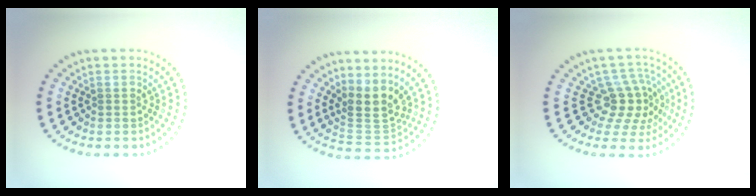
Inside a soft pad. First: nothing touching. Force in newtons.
{"total": 3.4, "press": 2.5, "slide": 2.3}
{"total": 3.7, "press": 2.7, "slide": 2.6}